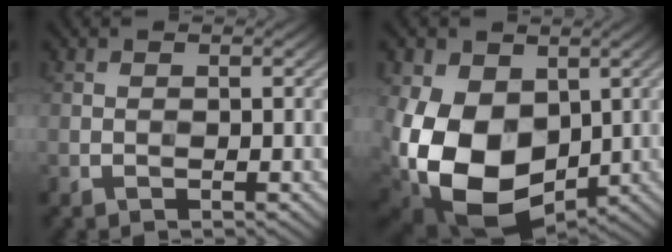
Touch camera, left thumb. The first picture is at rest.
{"total": 14.6, "force": [-0.3, 10.9, 9.8], "torque": [-0.230, -0.028, -0.005]}